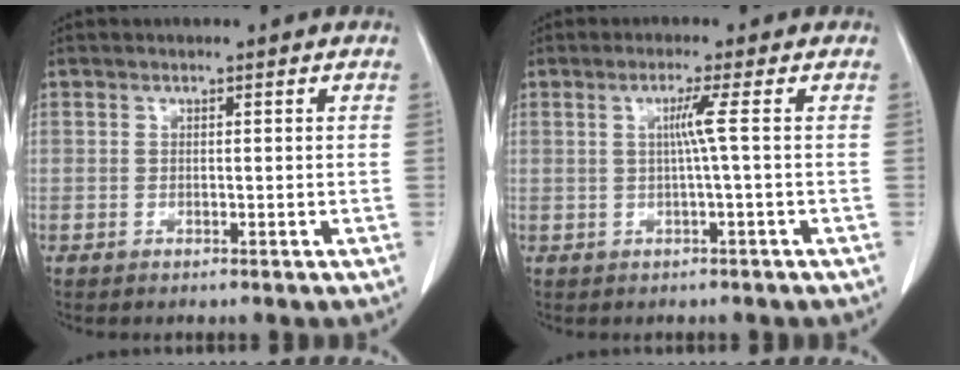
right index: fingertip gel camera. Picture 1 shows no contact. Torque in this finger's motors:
{"motor_torque": [0.36, -0.01, 0.08, 0.06]}